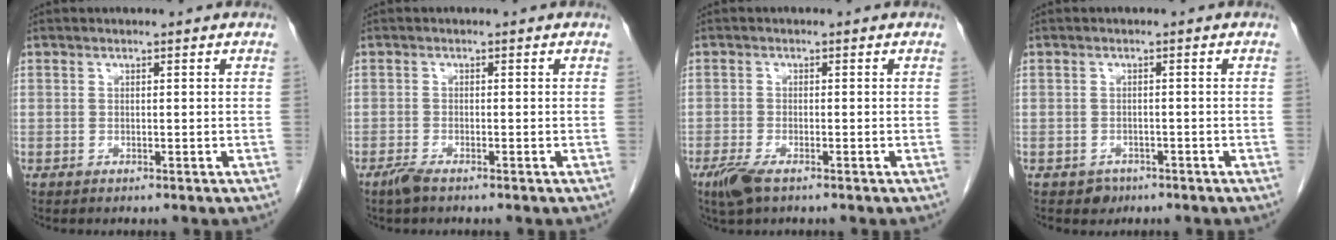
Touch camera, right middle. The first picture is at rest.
{"total": 1.9, "force": [-1.4, 0.3, 1.1], "torque": [-0.031, -0.004, -0.029]}
{"total": 3.5, "force": [-2.3, 1.0, 2.5], "torque": [-0.057, -0.007, -0.042]}
{"total": 1.8, "force": [-1.1, 1.4, 0.2], "torque": [-0.004, 0.005, -0.015]}